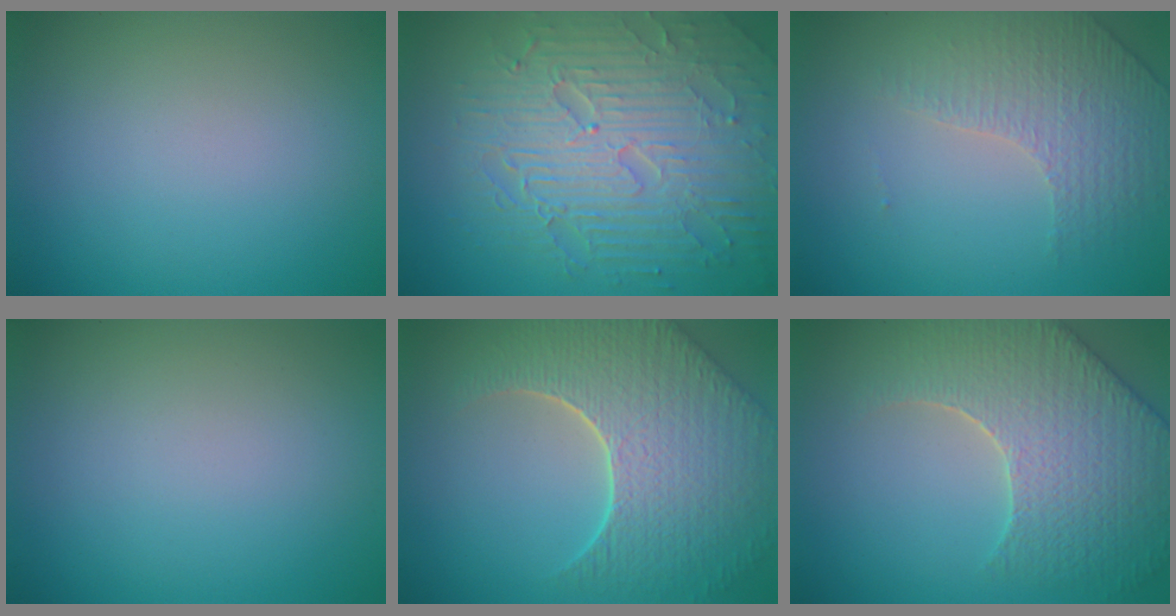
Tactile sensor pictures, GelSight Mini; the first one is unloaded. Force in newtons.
{"total": 8.8, "press": 6.3, "slide": 6.1}
{"total": 4.3, "press": 2.9, "slide": 3.2}
{"total": 0.0}
{"total": 9.0, "press": 6.4, "slide": 6.4}
{"total": 6.8, "press": 5.8, "slide": 3.6}